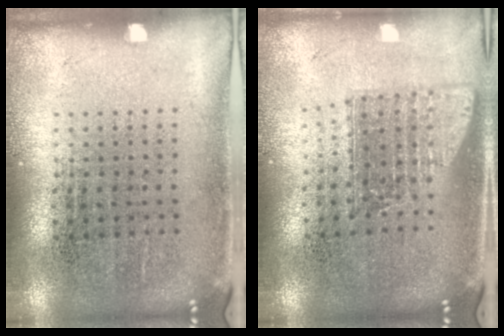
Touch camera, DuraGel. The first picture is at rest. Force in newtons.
{"total": 1.6, "press": 1.2, "slide": 1.0}